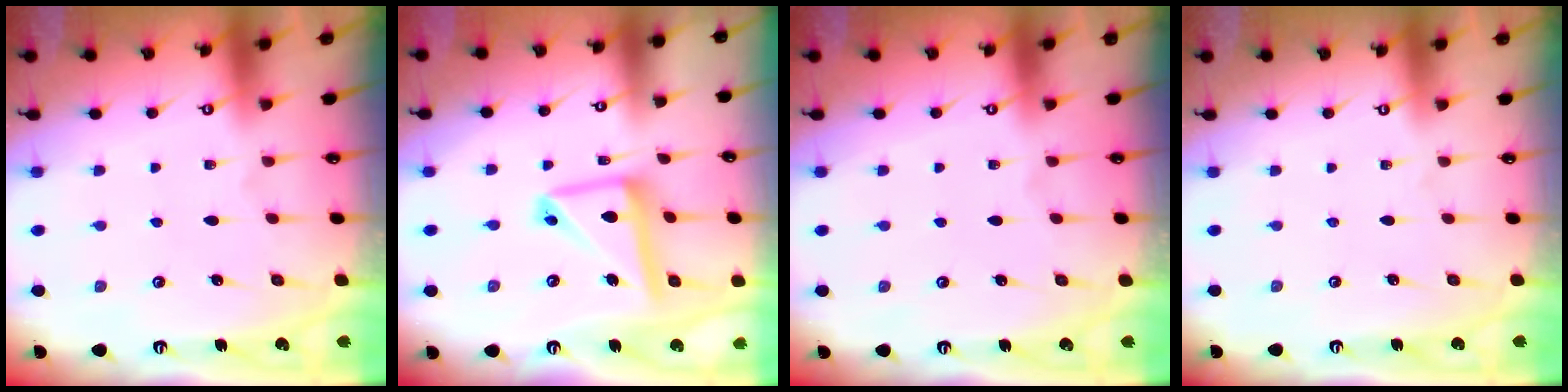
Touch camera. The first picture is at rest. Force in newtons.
{"total": 14.5, "press": 14.4, "slide": 1.4}
{"total": 0.0}
{"total": 0.0}